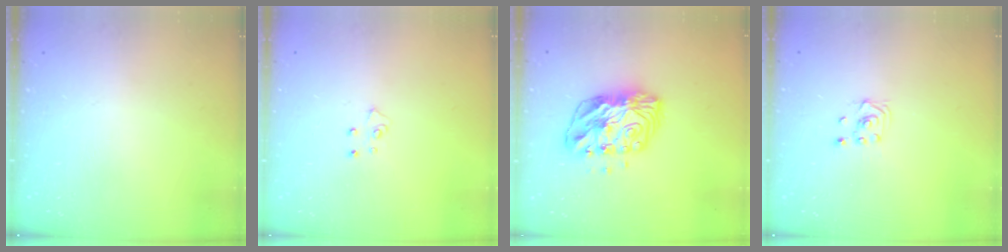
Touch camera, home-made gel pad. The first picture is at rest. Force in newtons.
{"total": 5.1, "press": 5.1, "slide": 0.4}
{"total": 10.7, "press": 10.7, "slide": 1.2}
{"total": 2.3, "press": 2.2, "slide": 0.8}